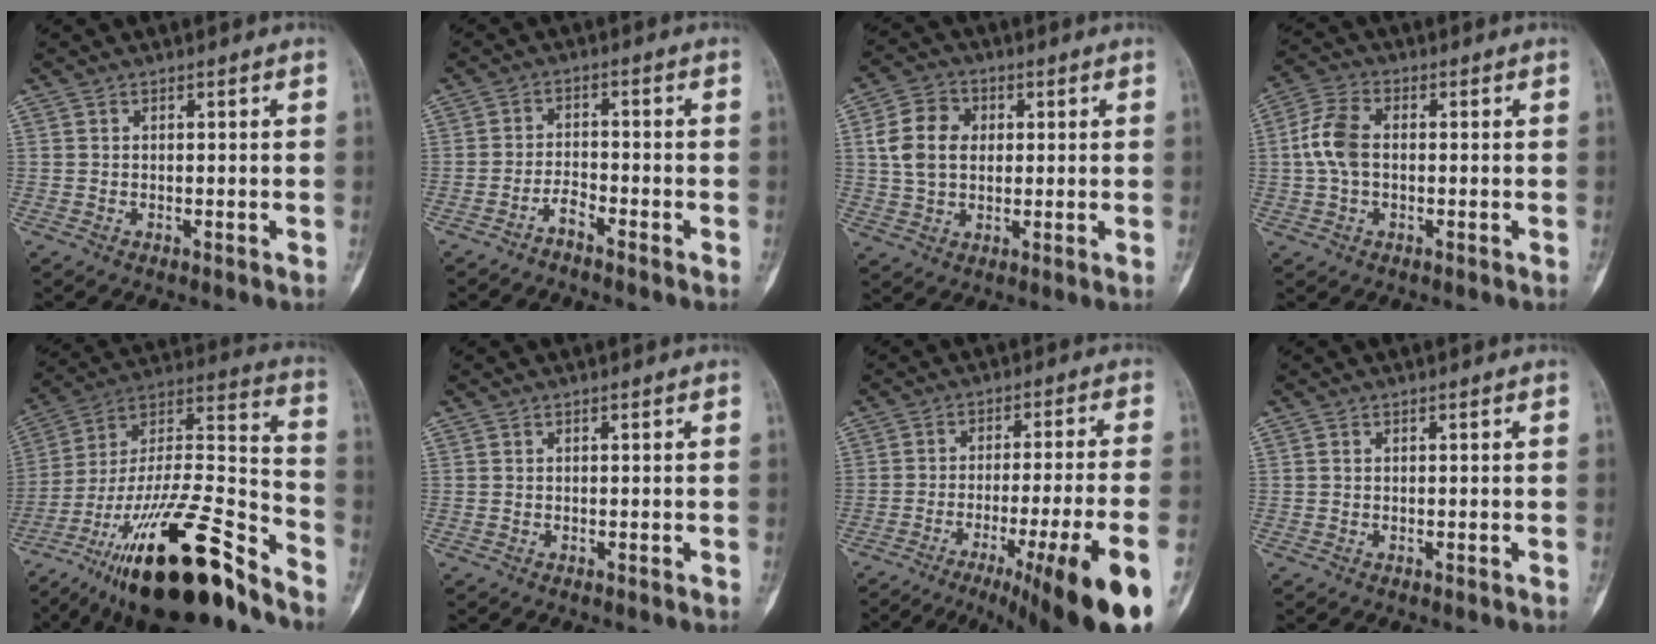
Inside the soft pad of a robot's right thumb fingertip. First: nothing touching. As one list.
[{"total": 2.5, "force": [-2.2, 0.3, 1.1], "torque": [-0.022, 0.017, -0.046]}, {"total": 9.6, "force": [1.7, 7.3, 6.1], "torque": [-0.097, 0.009, 0.028]}, {"total": 7.4, "force": [0.1, 4.5, 5.8], "torque": [-0.128, 0.018, -0.004]}, {"total": 29.9, "force": [-20.1, 7.7, 20.9], "torque": [-0.334, 0.077, -0.339]}, {"total": 0.0}, {"total": 21.5, "force": [-11.1, 1.8, 18.4], "torque": [-0.215, 0.024, -0.164]}, {"total": 0.0}]